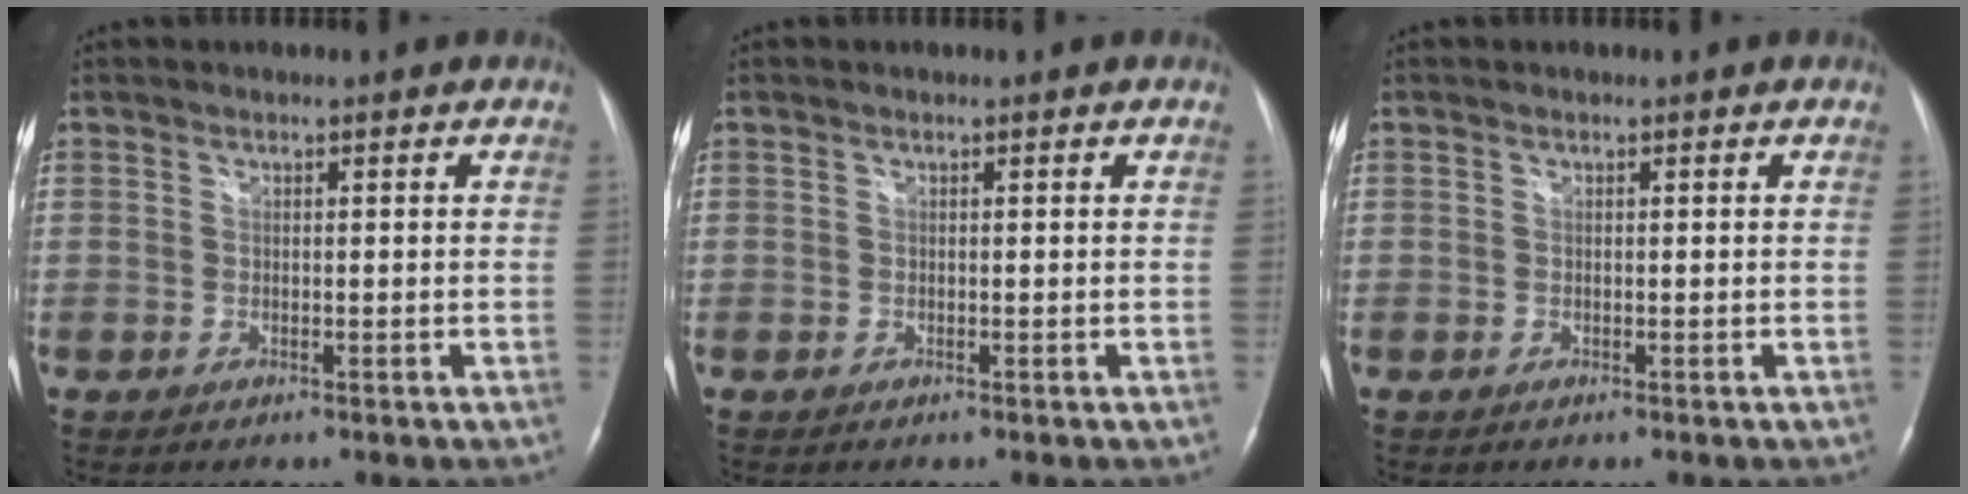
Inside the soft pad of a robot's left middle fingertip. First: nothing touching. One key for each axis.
{"total": 0.0}
{"total": 0.0}